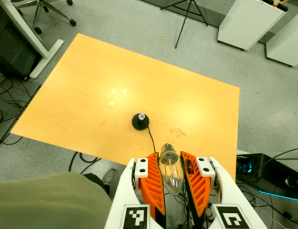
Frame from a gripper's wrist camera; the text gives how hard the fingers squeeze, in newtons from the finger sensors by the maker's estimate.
{"total": 21.3, "left": 23.5, "right": 19.0}